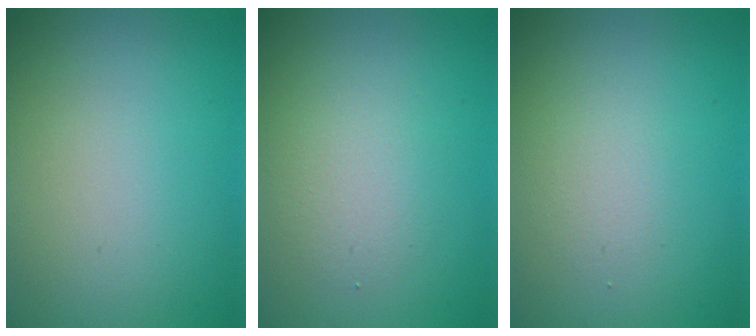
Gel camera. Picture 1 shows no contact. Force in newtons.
{"total": 2.6, "press": 2.6, "slide": 0.2}
{"total": 1.7, "press": 1.7, "slide": 0.2}